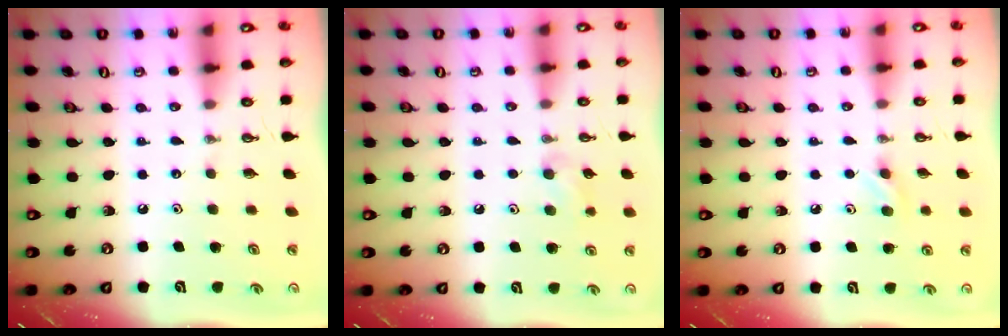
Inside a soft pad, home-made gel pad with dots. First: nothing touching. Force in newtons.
{"total": 7.8, "press": 7.0, "slide": 3.6}
{"total": 4.6, "press": 4.3, "slide": 1.6}